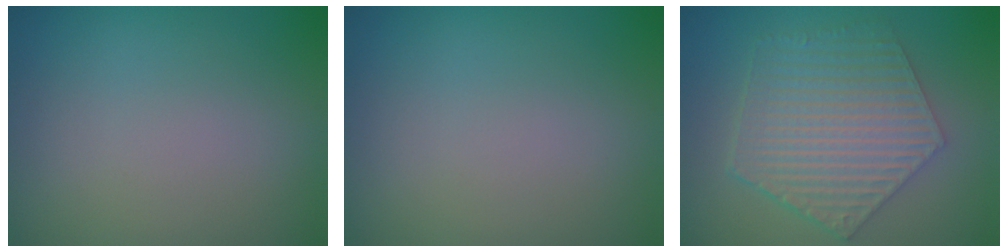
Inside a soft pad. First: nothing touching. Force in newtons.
{"total": 0.0}
{"total": 6.2, "press": 4.5, "slide": 4.2}